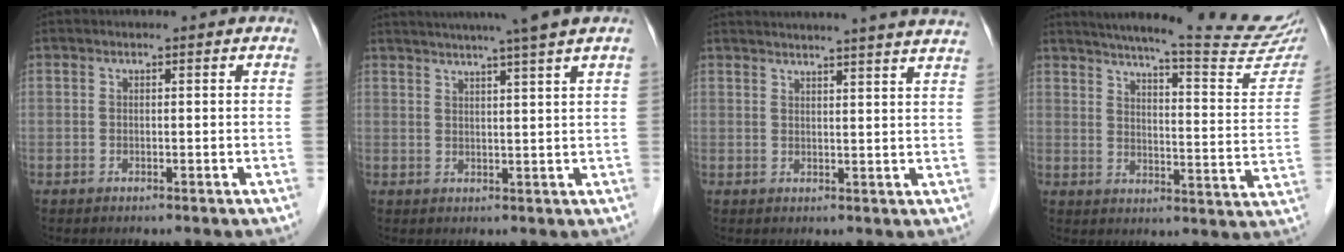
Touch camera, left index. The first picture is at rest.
{"total": 11.2, "force": [9.1, -1.7, 6.2], "torque": [-0.096, 0.007, 0.113]}
{"total": 21.3, "force": [19.9, -0.8, 7.5], "torque": [-0.113, -0.017, 0.241]}
{"total": 24.4, "force": [22.0, 0.4, 10.5], "torque": [-0.153, -0.077, 0.269]}